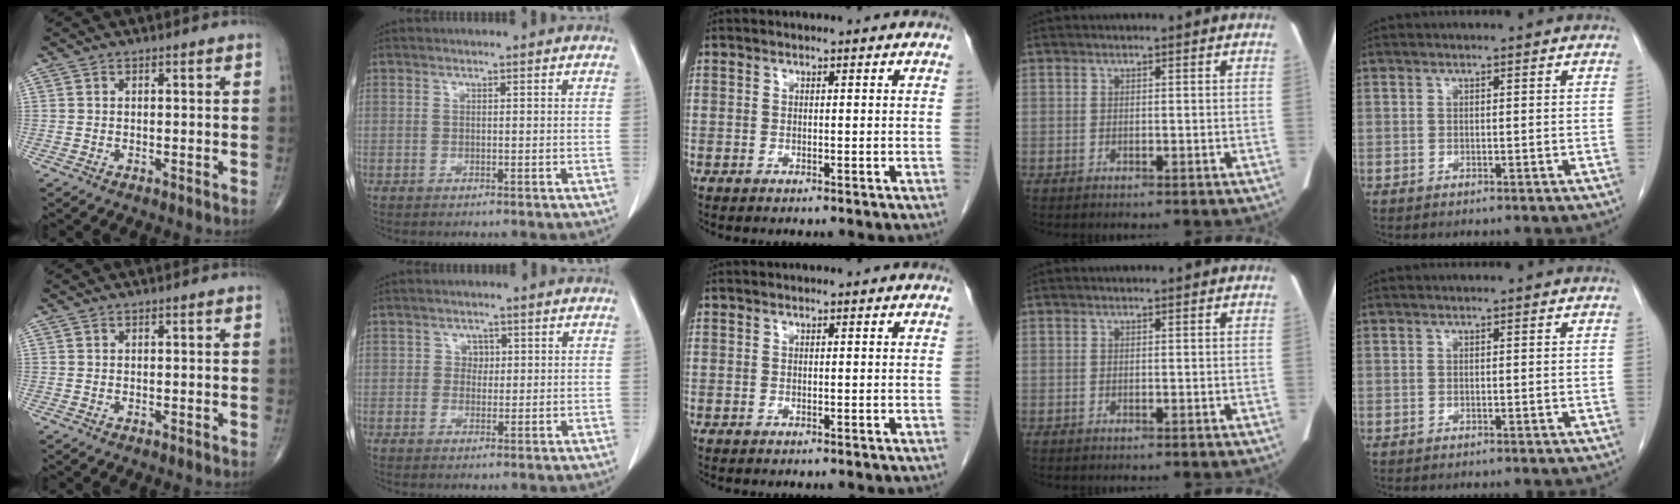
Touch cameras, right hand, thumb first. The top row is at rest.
{"index": {"total": 2.3, "force": [0.5, 2.1, 1.0], "torque": [-0.012, 0.005, 0.007]}}